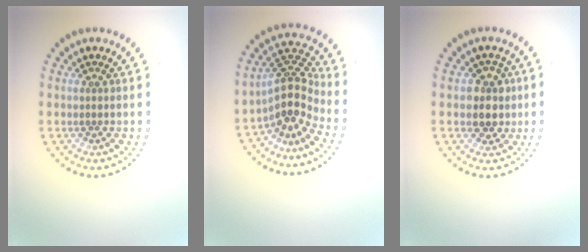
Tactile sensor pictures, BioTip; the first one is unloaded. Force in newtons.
{"total": 4.1, "press": 3.0, "slide": 2.7}
{"total": 2.8, "press": 2.6, "slide": 1.1}